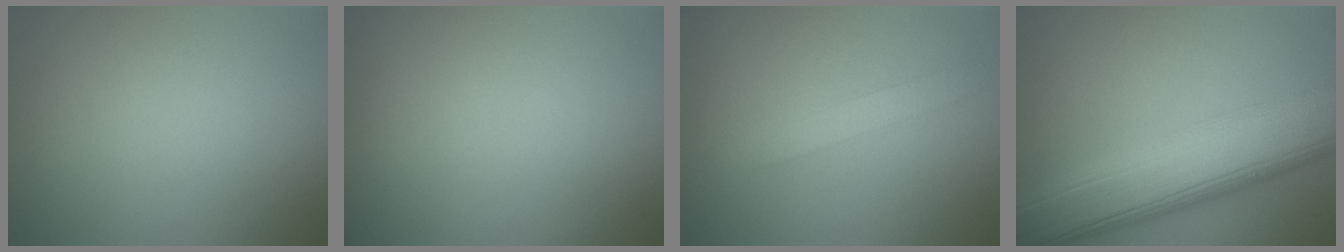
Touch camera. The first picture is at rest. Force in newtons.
{"total": 0.0}
{"total": 1.8, "press": 1.8, "slide": 0.1}
{"total": 11.0, "press": 11.0, "slide": 0.1}